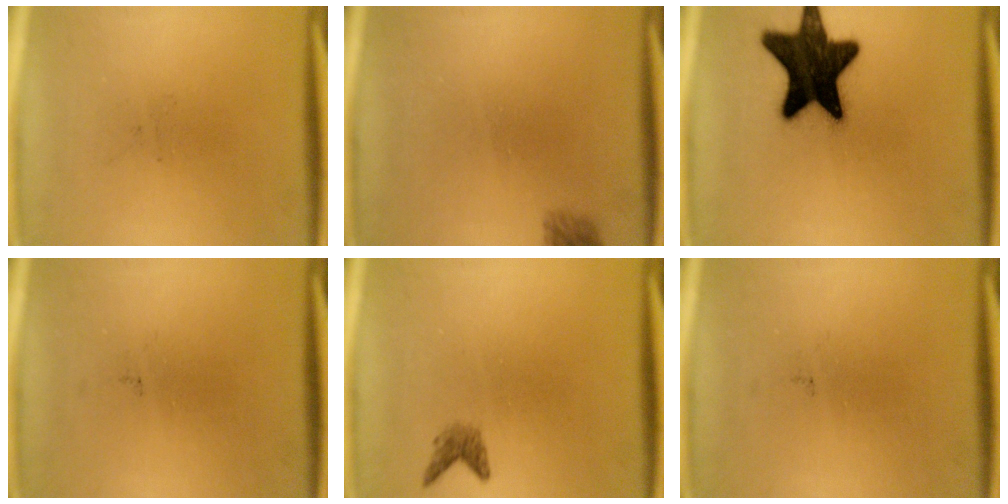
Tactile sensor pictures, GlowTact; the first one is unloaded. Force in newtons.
{"total": 1.6}
{"total": 18.8}
{"total": 0.0}
{"total": 1.5}
{"total": 0.0}